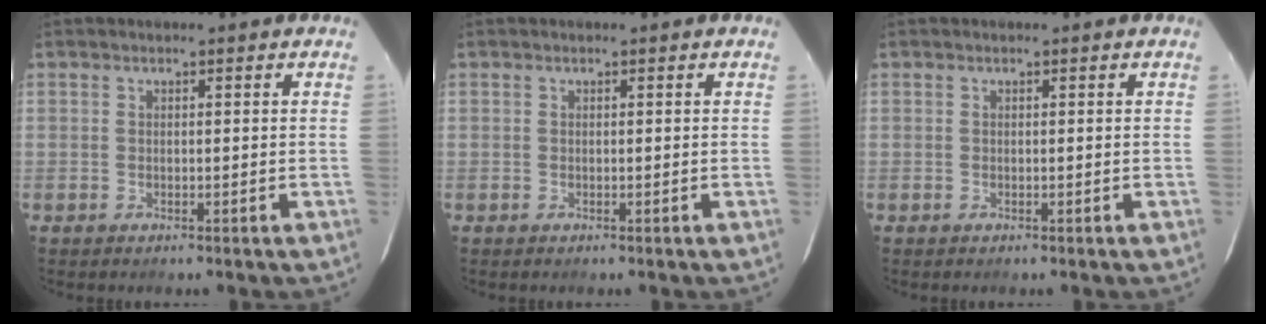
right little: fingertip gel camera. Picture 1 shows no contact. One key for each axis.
{"total": 0.0}
{"total": 0.0}